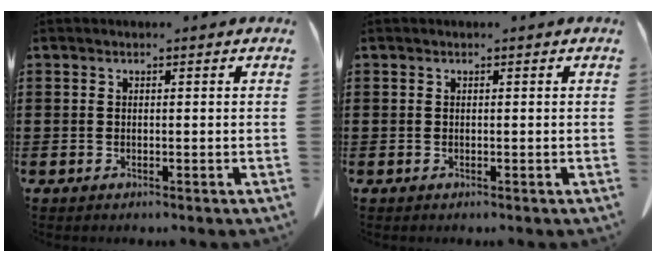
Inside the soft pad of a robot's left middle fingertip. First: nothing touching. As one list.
[{"total": 0.0}]